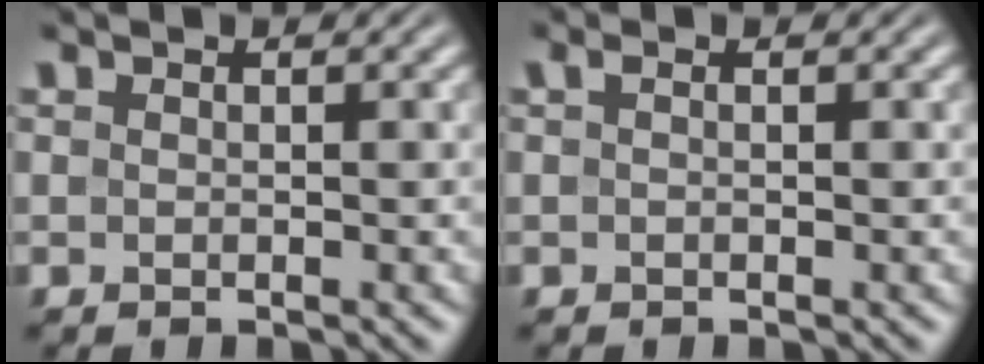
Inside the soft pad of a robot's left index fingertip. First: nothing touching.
{"total": 0.7, "force": [0.2, 0.1, 0.6], "torque": [-0.016, 0.005, 0.002]}